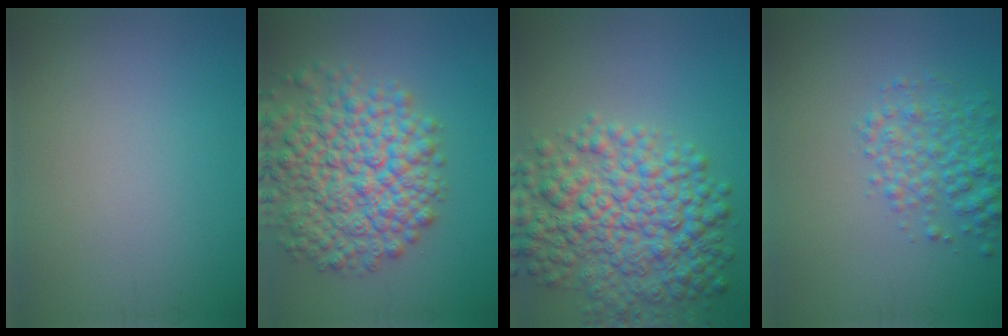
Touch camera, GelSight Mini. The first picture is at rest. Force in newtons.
{"total": 9.0, "press": 9.0, "slide": 0.4}
{"total": 8.8, "press": 8.8, "slide": 0.3}
{"total": 3.7, "press": 3.7, "slide": 0.1}